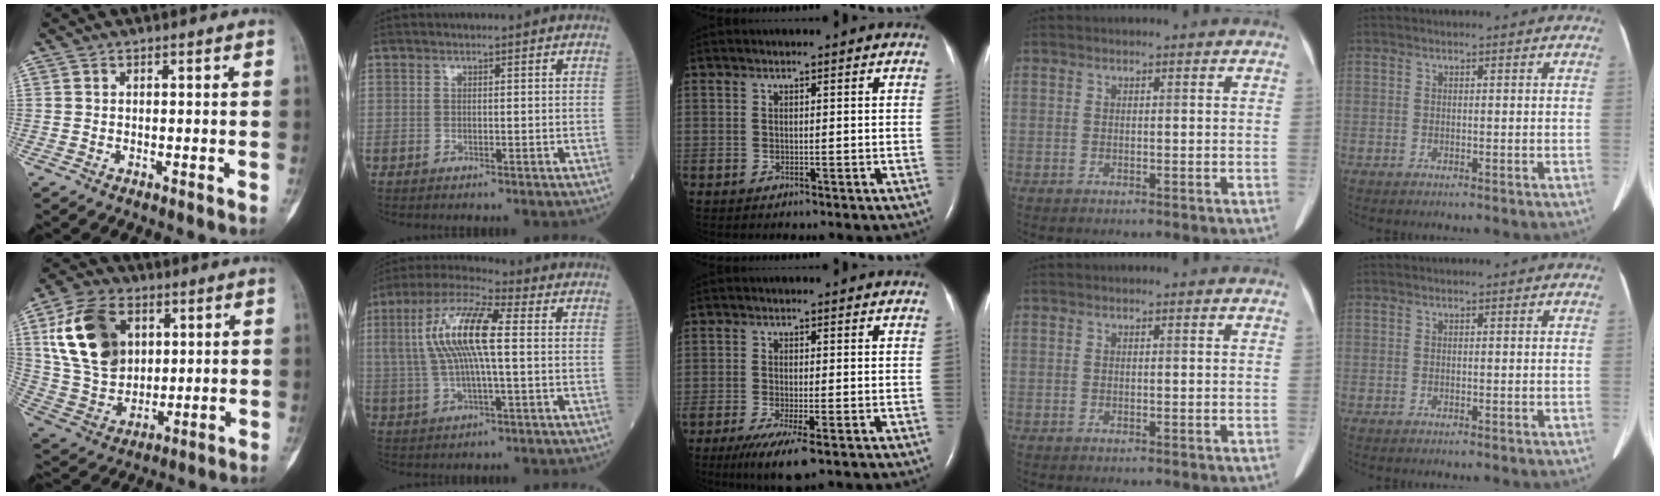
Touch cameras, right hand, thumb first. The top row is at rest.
{"thumb": {"total": 17.8, "force": [5.7, 12.5, 11.3], "torque": [-0.192, -0.009, 0.115]}, "index": {"total": 12.7, "force": [1.6, 2.5, 12.3], "torque": [-0.256, 0.022, 0.024]}, "middle": {"total": 5.9, "force": [-3.3, 0.8, 4.8], "torque": [-0.088, -0.018, -0.054]}}